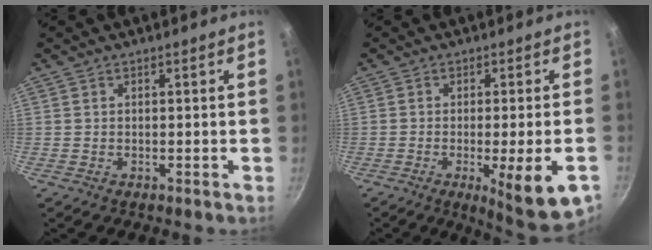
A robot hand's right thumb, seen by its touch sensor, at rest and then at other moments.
{"total": 11.7, "force": [-4.3, 1.9, 10.7], "torque": [-0.141, -0.003, -0.055]}